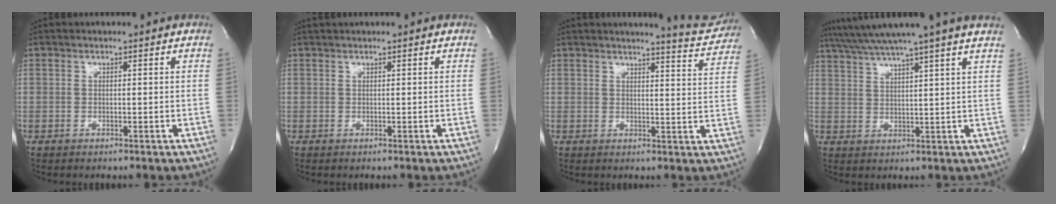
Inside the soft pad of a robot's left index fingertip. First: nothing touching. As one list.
[{"total": 1.4, "force": [1.3, 0.0, 0.6], "torque": [-0.011, 0.018, 0.026]}, {"total": 7.3, "force": [7.1, 0.3, 1.3], "torque": [-0.018, -0.031, 0.071]}, {"total": 13.1, "force": [11.1, -2.1, 6.6], "torque": [-0.118, 0.003, 0.152]}]